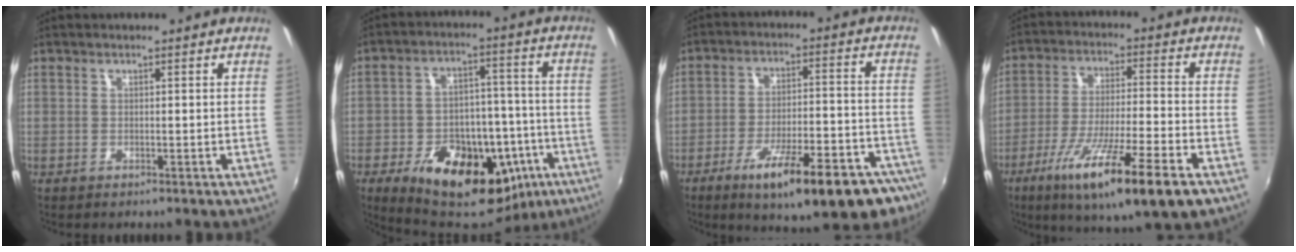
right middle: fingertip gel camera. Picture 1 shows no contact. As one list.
[{"total": 23.8, "force": [-11.9, 13.6, 15.4], "torque": [-0.269, 0.005, -0.152]}, {"total": 21.6, "force": [-14.2, 5.1, 15.5], "torque": [-0.238, -0.034, -0.194]}, {"total": 18.6, "force": [-10.4, 1.9, 15.3], "torque": [-0.277, -0.053, -0.176]}]